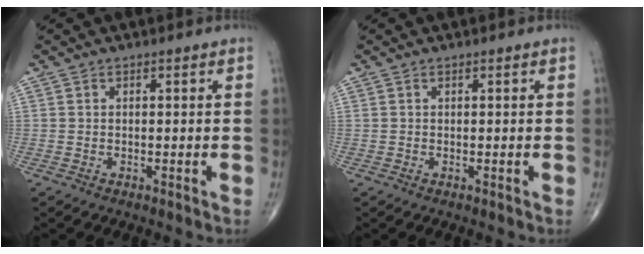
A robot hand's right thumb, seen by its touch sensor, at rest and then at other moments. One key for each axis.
{"total": 0.0}